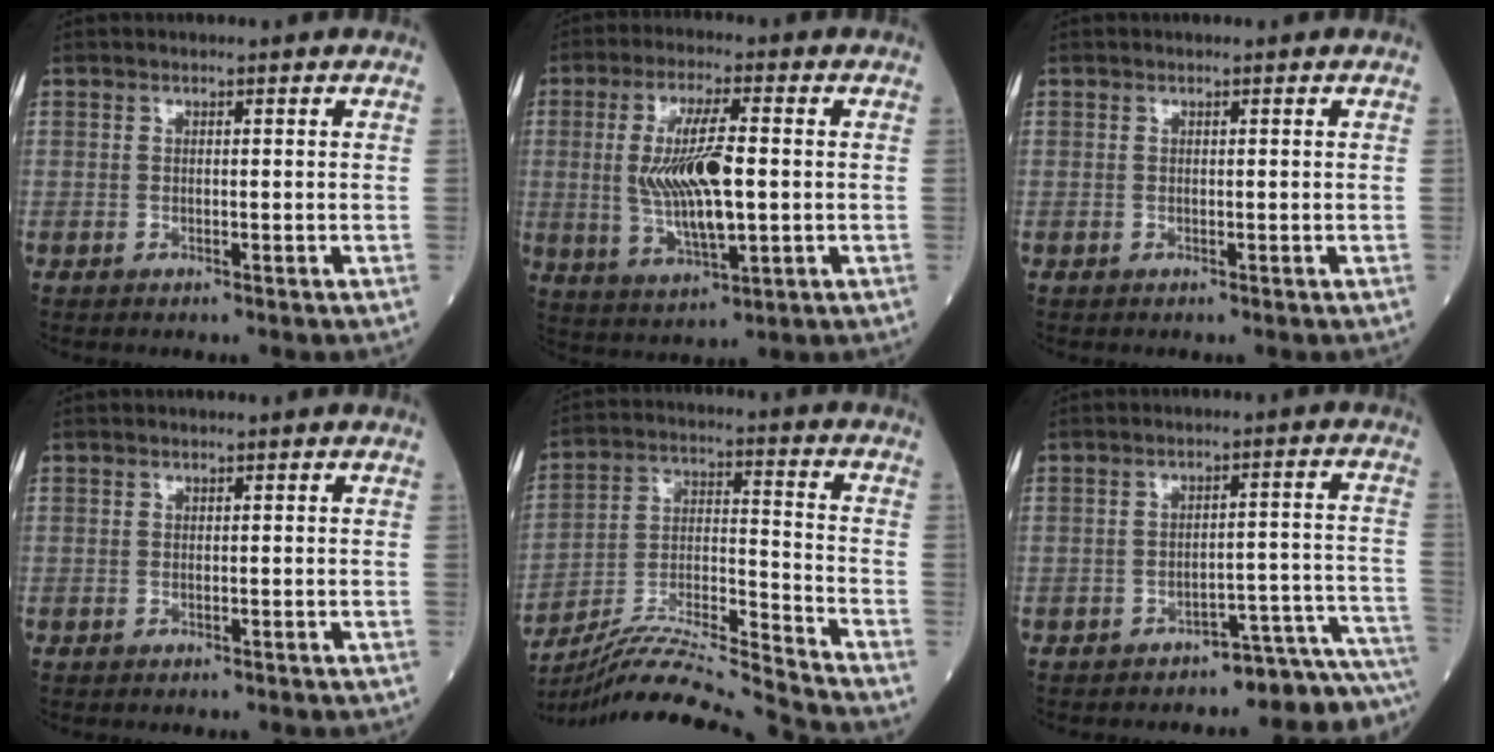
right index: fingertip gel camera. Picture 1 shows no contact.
{"total": 11.1, "force": [0.1, 2.4, 10.9], "torque": [-0.217, -0.003, 0.006]}
{"total": 0.0}
{"total": 0.0}
{"total": 16.6, "force": [-15.9, -2.6, 4.3], "torque": [-0.077, 0.010, -0.282]}
{"total": 11.2, "force": [-11.0, 0.8, 1.8], "torque": [0.012, 0.052, -0.134]}